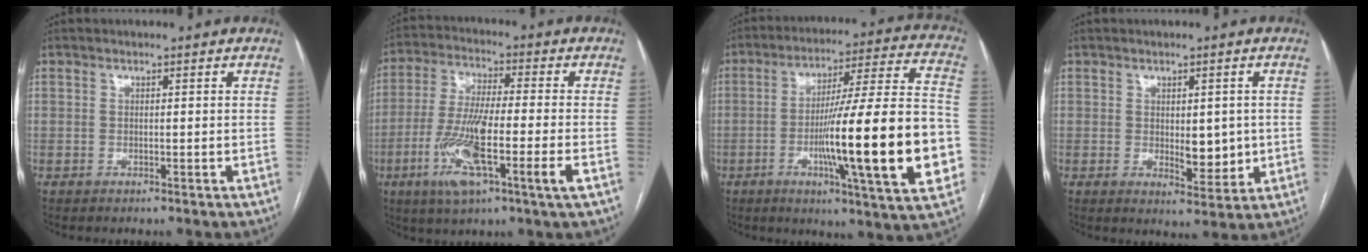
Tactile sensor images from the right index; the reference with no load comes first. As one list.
[{"total": 13.9, "force": [-4.7, 0.9, 13.1], "torque": [-0.260, -0.017, -0.087]}, {"total": 25.1, "force": [-5.7, 0.8, 24.4], "torque": [-0.329, -0.003, -0.090]}, {"total": 5.2, "force": [0.0, 2.4, 4.7], "torque": [-0.066, -0.009, 0.008]}]